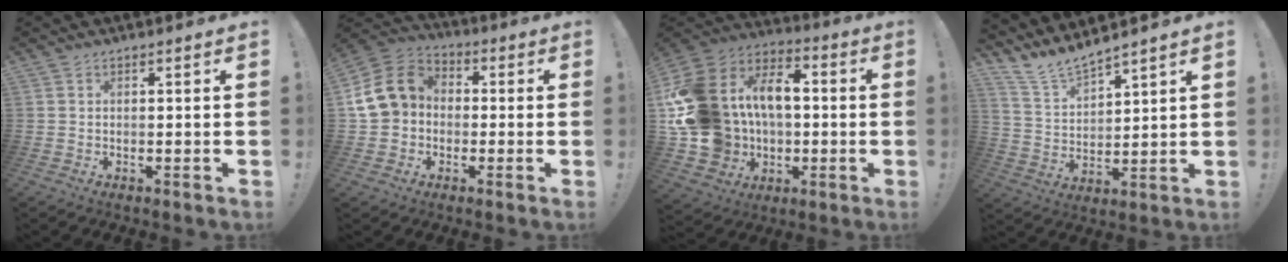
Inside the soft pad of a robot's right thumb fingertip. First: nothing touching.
{"total": 14.1, "force": [1.0, 11.8, 7.5], "torque": [-0.142, 0.017, 0.025]}
{"total": 22.2, "force": [3.6, 17.7, 12.9], "torque": [-0.290, -0.016, 0.104]}
{"total": 9.0, "force": [8.6, 1.2, 2.2], "torque": [-0.060, -0.070, 0.162]}